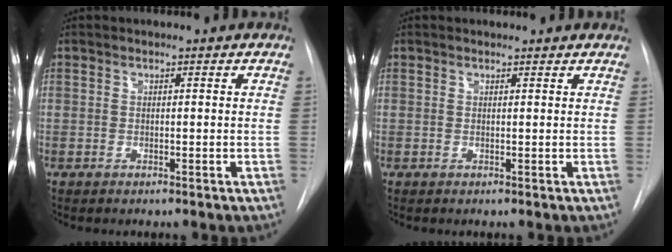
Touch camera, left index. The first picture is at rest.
{"total": 2.1, "force": [2.0, 0.4, 0.4], "torque": [-0.014, 0.011, 0.019]}